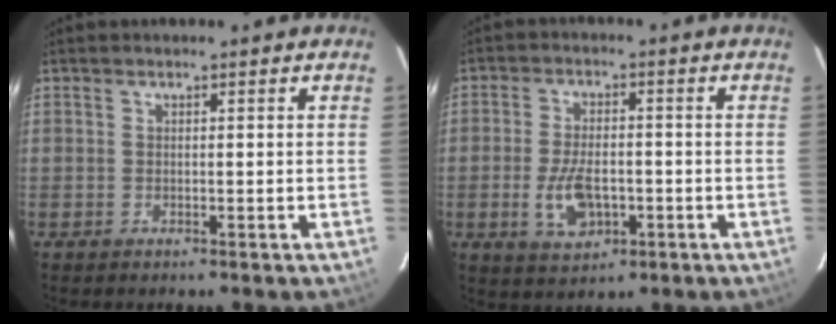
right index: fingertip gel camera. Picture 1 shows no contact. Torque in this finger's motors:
{"motor_torque": [0.25, 0.12, 0.11, 0.05]}